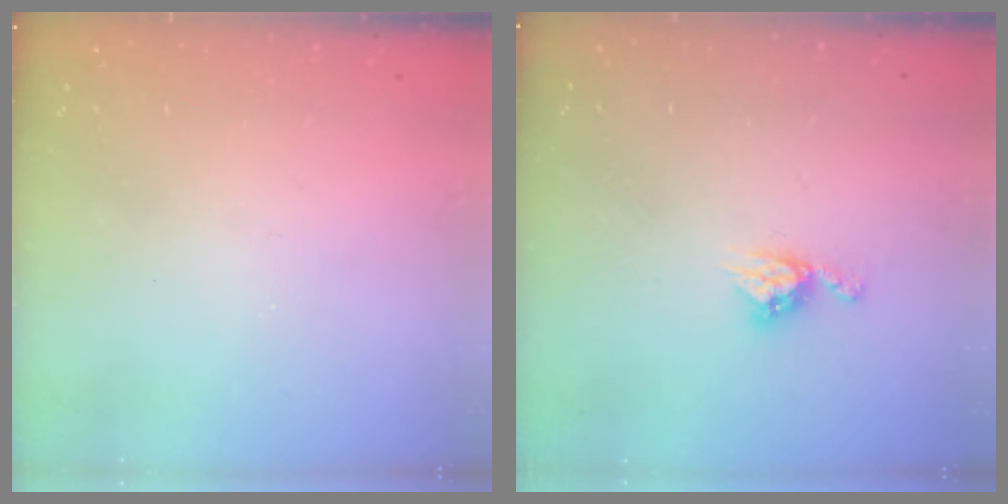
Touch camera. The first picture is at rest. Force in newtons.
{"total": 6.1, "press": 6.1, "slide": 0.4}